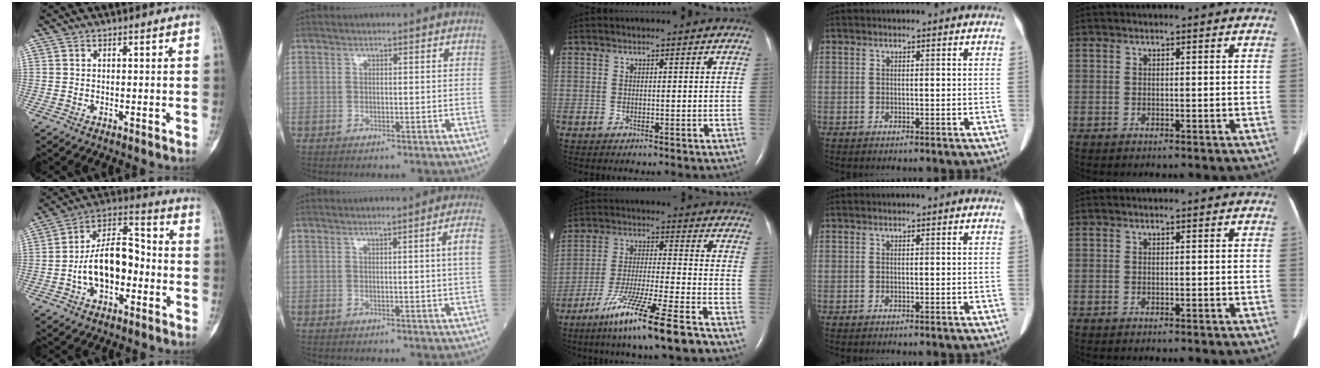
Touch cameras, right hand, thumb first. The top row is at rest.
{"thumb": {"total": 14.2, "force": [-3.2, 8.4, 11.1], "torque": [-0.175, 0.048, -0.062]}, "index": {"total": 2.6, "force": [0.3, -0.9, 2.4], "torque": [-0.035, -0.004, 0.008]}, "middle": {"total": 14.0, "force": [-9.4, -0.6, 10.3], "torque": [-0.199, -0.046, -0.170]}}